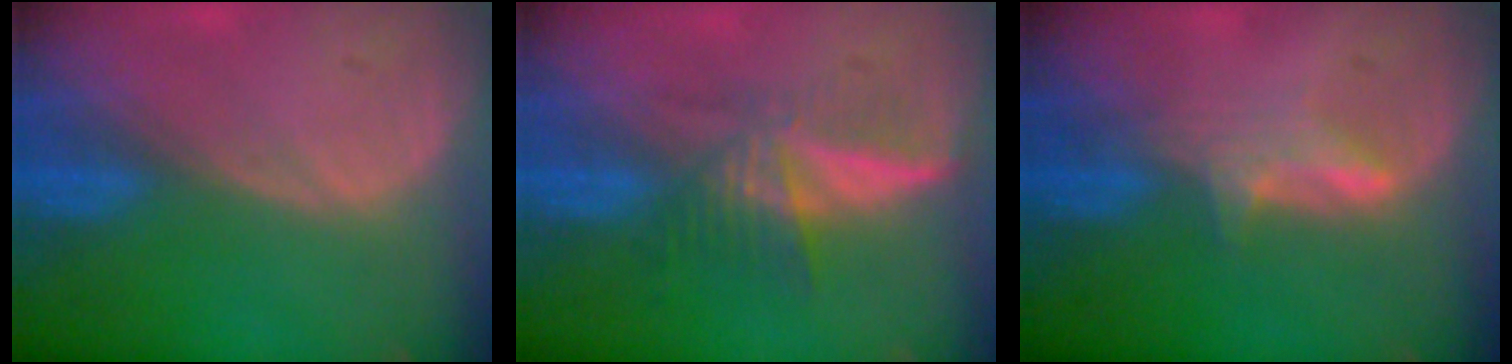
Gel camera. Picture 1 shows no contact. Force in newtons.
{"total": 6.0, "press": 5.4, "slide": 2.6}
{"total": 2.9, "press": 2.9, "slide": 0.4}